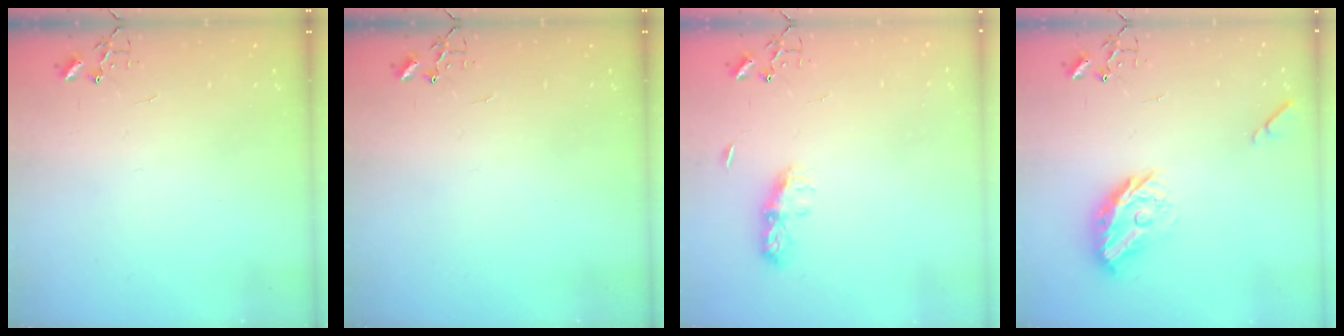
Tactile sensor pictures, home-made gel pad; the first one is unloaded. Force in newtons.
{"total": 0.0}
{"total": 7.4, "press": 7.4, "slide": 0.4}
{"total": 12.2, "press": 12.2, "slide": 0.7}